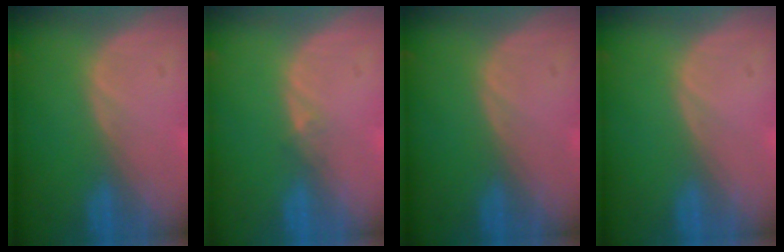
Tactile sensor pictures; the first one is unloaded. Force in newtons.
{"total": 0.9, "press": 0.7, "slide": 0.6}
{"total": 0.0}
{"total": 0.0}